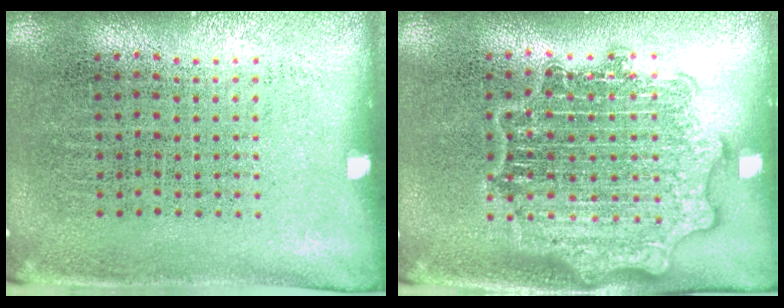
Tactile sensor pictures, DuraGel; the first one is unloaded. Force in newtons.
{"total": 2.8, "press": 2.8, "slide": 0.4}